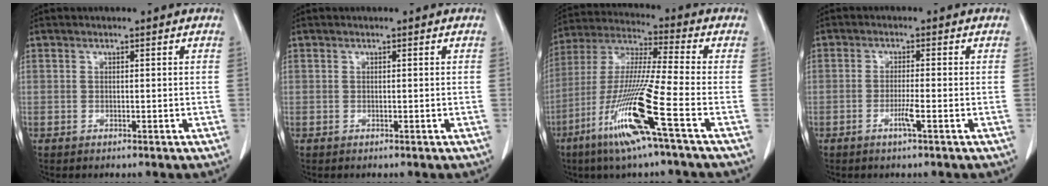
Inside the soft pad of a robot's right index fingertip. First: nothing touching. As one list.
[{"total": 0.0}, {"total": 15.6, "force": [-7.1, -1.1, 13.8], "torque": [-0.290, -0.028, -0.137]}, {"total": 2.5, "force": [-1.1, -0.3, 2.2], "torque": [-0.048, -0.003, -0.021]}]